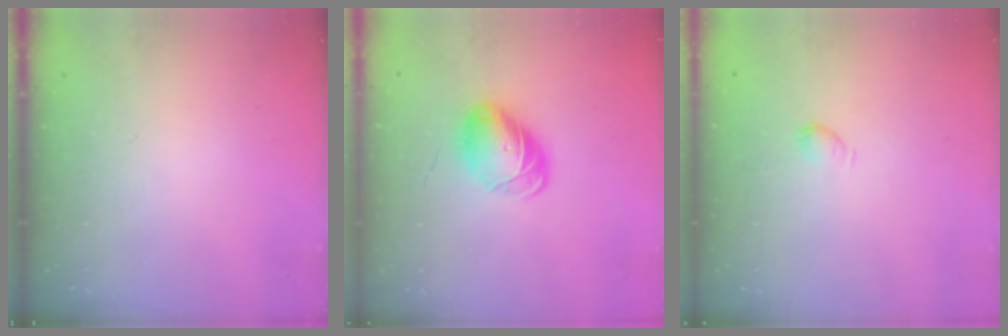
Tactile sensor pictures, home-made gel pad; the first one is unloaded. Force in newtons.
{"total": 9.0, "press": 8.8, "slide": 1.9}
{"total": 2.8, "press": 2.8, "slide": 0.5}